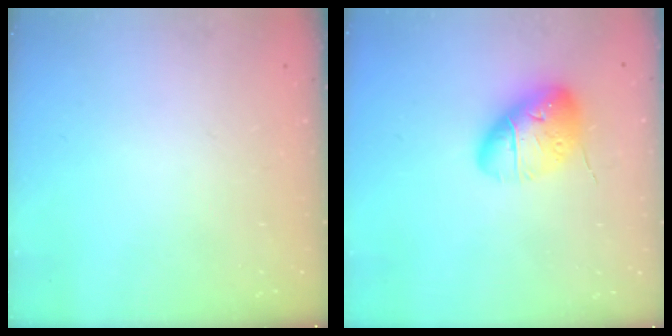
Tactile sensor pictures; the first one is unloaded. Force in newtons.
{"total": 16.3, "press": 15.9, "slide": 3.7}